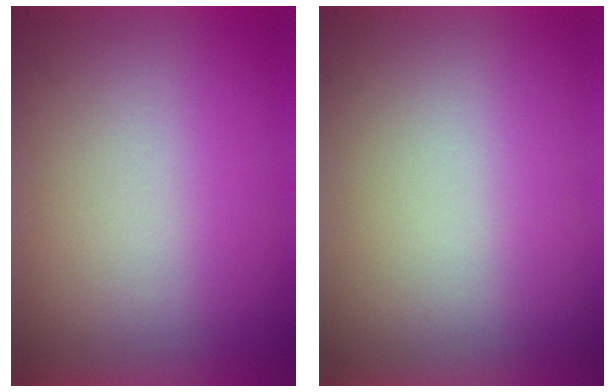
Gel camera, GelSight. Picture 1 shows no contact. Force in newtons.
{"total": 0.0}